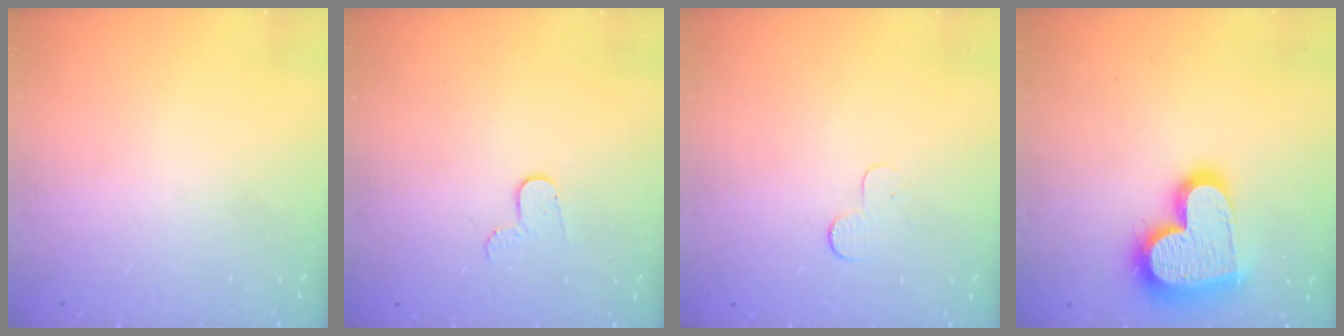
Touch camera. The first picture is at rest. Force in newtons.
{"total": 4.9, "press": 4.8, "slide": 0.4}
{"total": 2.9, "press": 2.9, "slide": 0.3}
{"total": 20.6, "press": 20.5, "slide": 1.4}